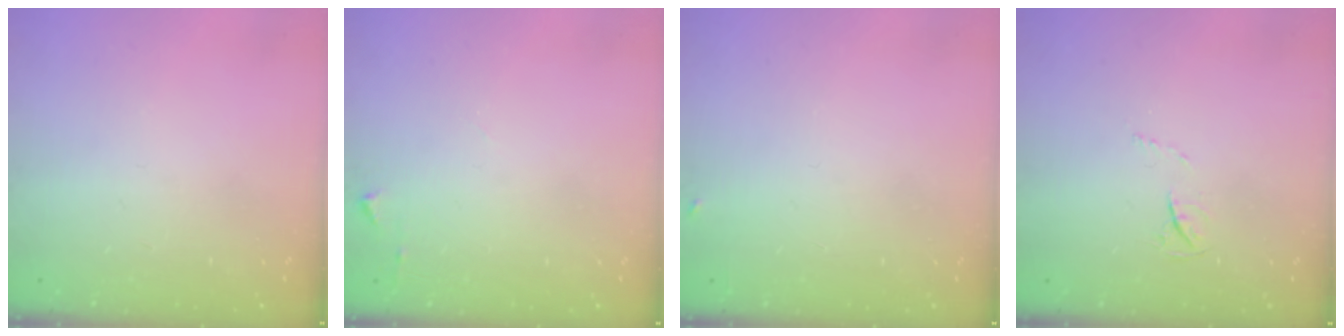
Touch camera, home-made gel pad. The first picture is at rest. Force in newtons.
{"total": 5.1, "press": 5.1, "slide": 0.6}
{"total": 3.9, "press": 3.9, "slide": 0.5}
{"total": 3.3, "press": 3.2, "slide": 0.5}